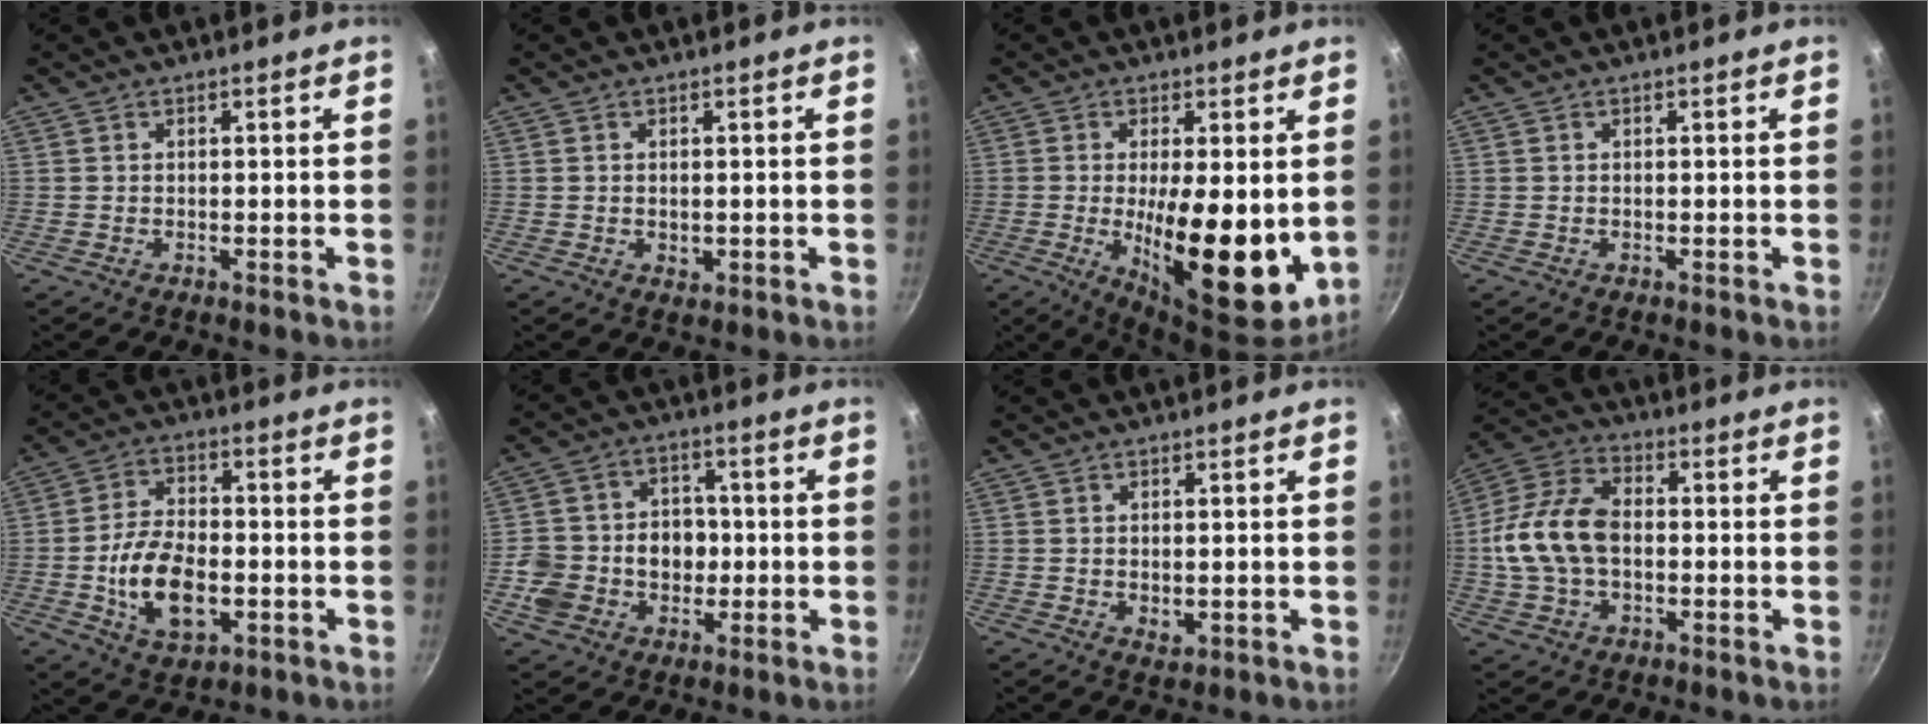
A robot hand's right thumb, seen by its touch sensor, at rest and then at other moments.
{"total": 1.5, "force": [0.0, 1.1, 1.1], "torque": [-0.014, -0.002, 0.001]}
{"total": 16.0, "force": [-0.8, 5.4, 15.0], "torque": [-0.211, -0.023, -0.006]}
{"total": 0.0}
{"total": 12.7, "force": [-2.7, 7.3, 10.0], "torque": [-0.170, 0.014, -0.047]}
{"total": 11.9, "force": [-1.8, 10.2, 5.8], "torque": [-0.077, 0.026, -0.033]}
{"total": 2.2, "force": [0.1, 1.4, 1.7], "torque": [-0.025, -0.005, 0.003]}
{"total": 14.0, "force": [-0.4, 9.2, 10.6], "torque": [-0.194, 0.031, -0.022]}